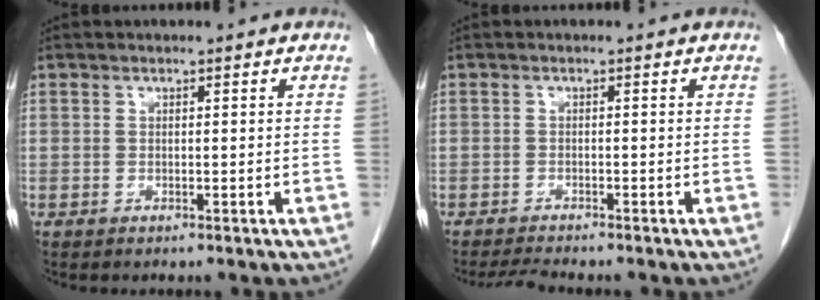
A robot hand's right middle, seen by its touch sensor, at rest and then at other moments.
{"total": 2.7, "force": [-2.6, -0.3, 0.8], "torque": [-0.017, -0.012, -0.044]}